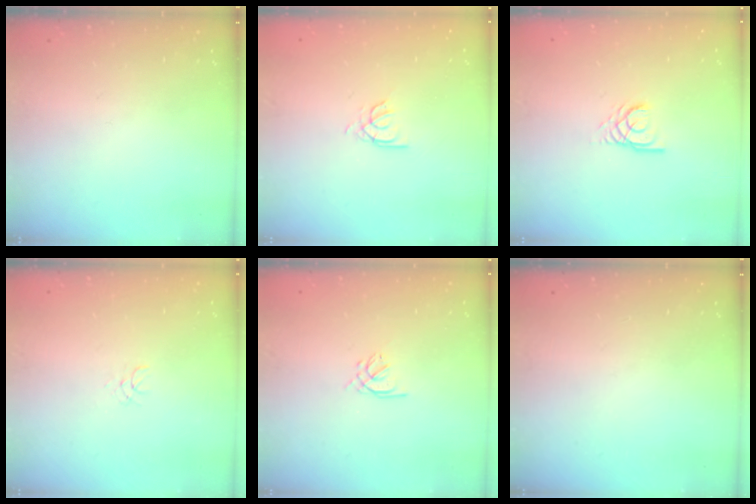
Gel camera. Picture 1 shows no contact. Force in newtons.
{"total": 2.6, "press": 2.6, "slide": 0.2}
{"total": 2.9, "press": 2.9, "slide": 0.1}
{"total": 1.1, "press": 1.1, "slide": 0.1}
{"total": 1.2, "press": 1.0, "slide": 0.5}
{"total": 0.0}